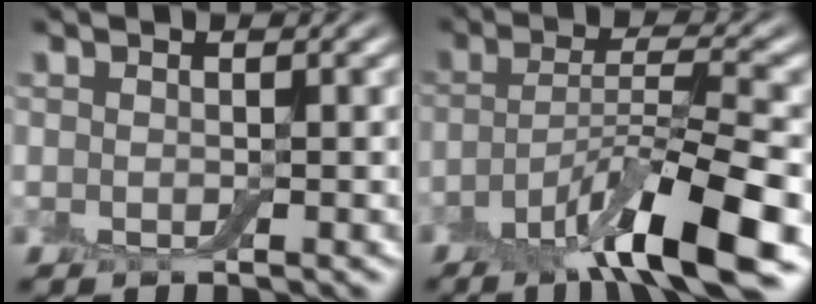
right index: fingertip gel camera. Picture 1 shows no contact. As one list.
[{"total": 9.7, "force": [-5.2, 1.8, 8.0], "torque": [-0.122, 0.005, -0.098]}]